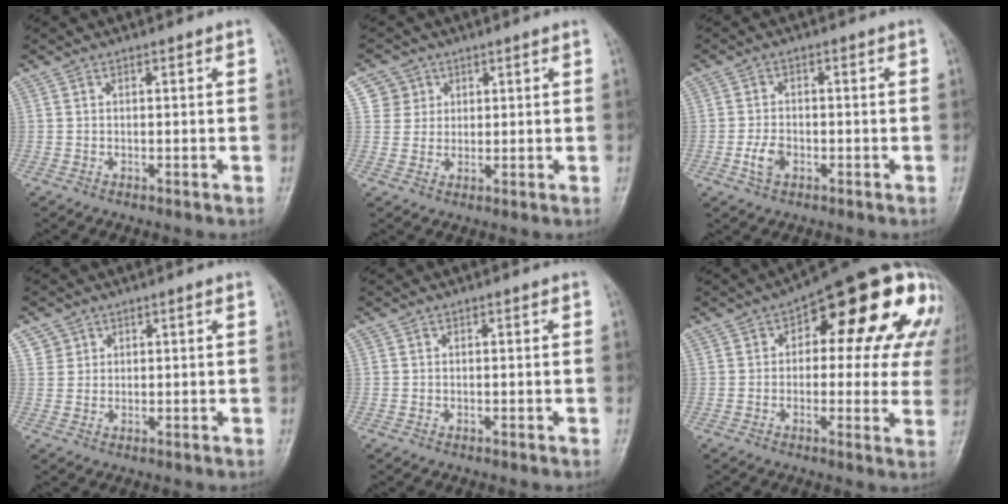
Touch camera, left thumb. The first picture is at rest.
{"total": 4.2, "force": [1.7, 3.8, -0.1], "torque": [0.031, -0.007, 0.026]}
{"total": 3.8, "force": [-1.5, 2.5, 2.5], "torque": [-0.044, 0.010, -0.031]}
{"total": 2.4, "force": [1.3, 2.0, -0.1], "torque": [0.022, -0.004, 0.016]}
{"total": 0.0}
{"total": 21.4, "force": [6.5, 9.8, 17.9], "torque": [-0.182, 0.018, 0.073]}